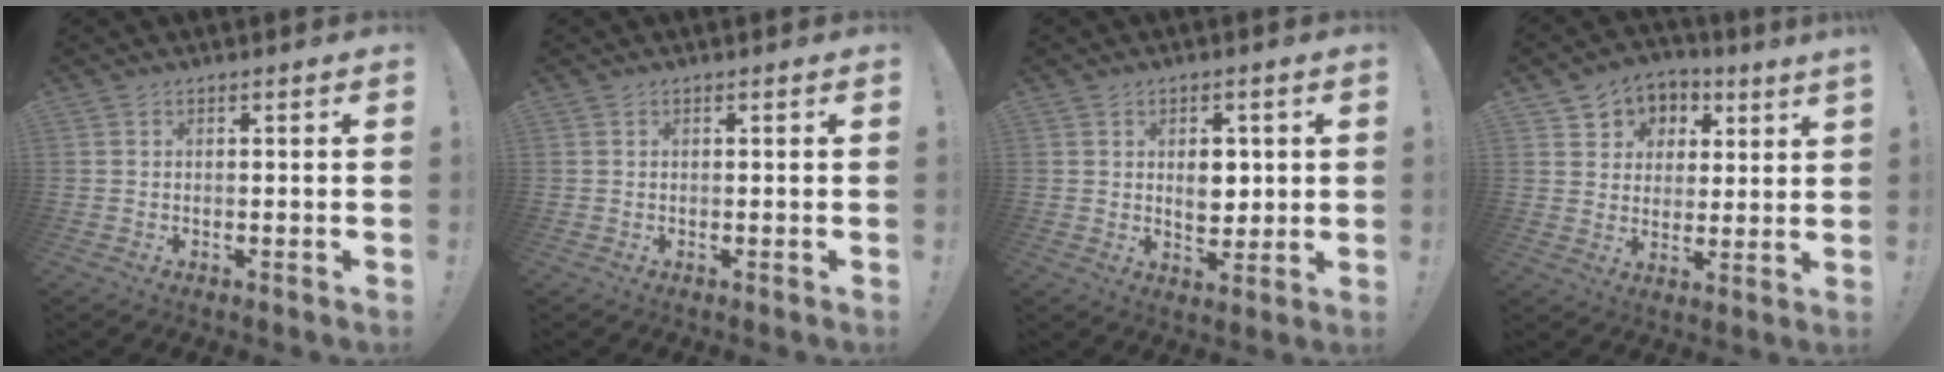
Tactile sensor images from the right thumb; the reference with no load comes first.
{"total": 0.0}
{"total": 6.6, "force": [1.2, 5.0, 4.2], "torque": [-0.042, -0.006, 0.018]}
{"total": 6.3, "force": [2.9, 5.5, 0.8], "torque": [-0.012, -0.026, 0.059]}